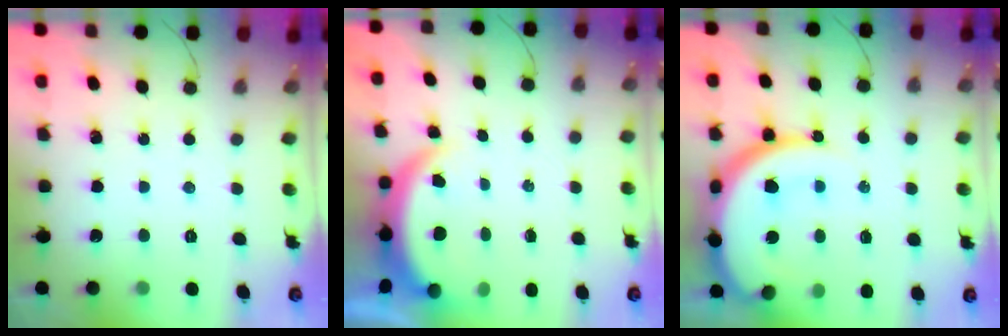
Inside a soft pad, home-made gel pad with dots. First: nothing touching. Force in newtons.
{"total": 7.3, "press": 7.3, "slide": 0.7}
{"total": 19.1, "press": 19.0, "slide": 1.7}